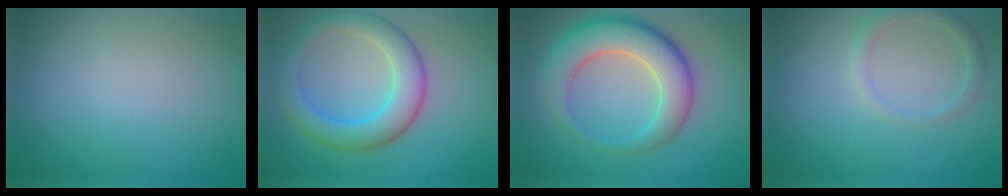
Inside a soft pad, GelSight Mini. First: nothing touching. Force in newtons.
{"total": 5.7, "press": 5.7, "slide": 0.1}
{"total": 7.7, "press": 7.7, "slide": 0.3}
{"total": 1.7, "press": 1.7, "slide": 0.1}